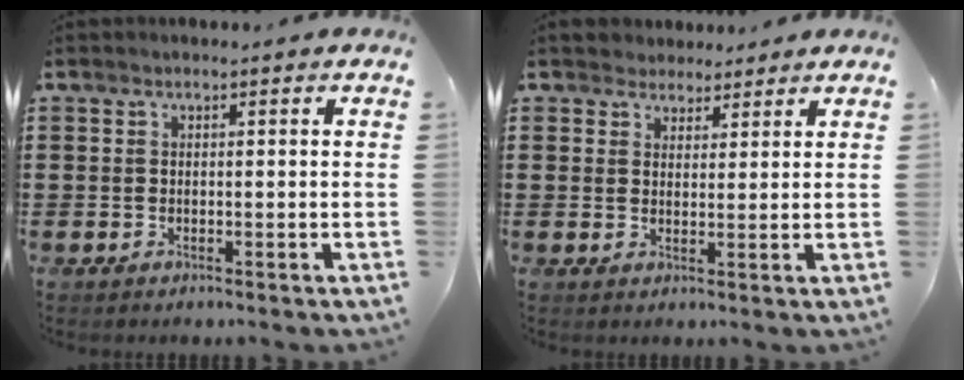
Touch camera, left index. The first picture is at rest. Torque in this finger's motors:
{"motor_torque": [0.03, -0.01, 0.05, 0.02]}